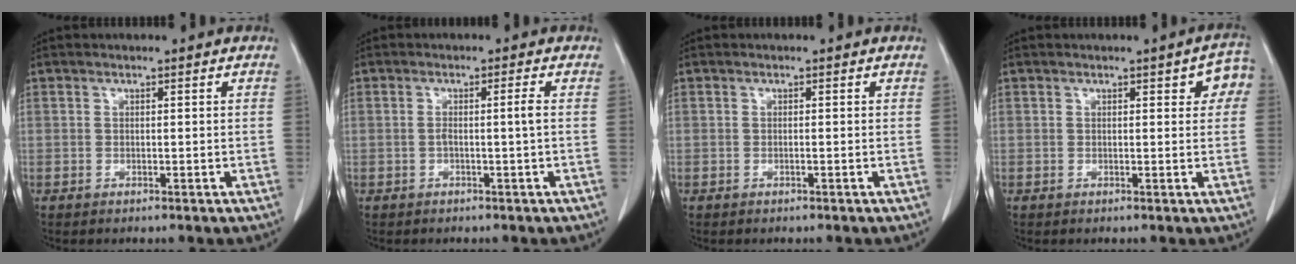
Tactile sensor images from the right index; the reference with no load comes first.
{"total": 2.0, "force": [-0.3, -0.6, 1.9], "torque": [-0.037, 0.001, -0.003]}
{"total": 0.0}
{"total": 3.9, "force": [1.4, 1.4, 3.3], "torque": [-0.027, 0.008, 0.007]}